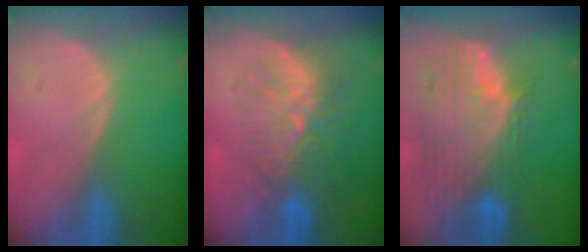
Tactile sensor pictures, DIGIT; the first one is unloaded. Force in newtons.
{"total": 9.1, "press": 8.4, "slide": 3.5}
{"total": 11.9, "press": 10.2, "slide": 6.2}